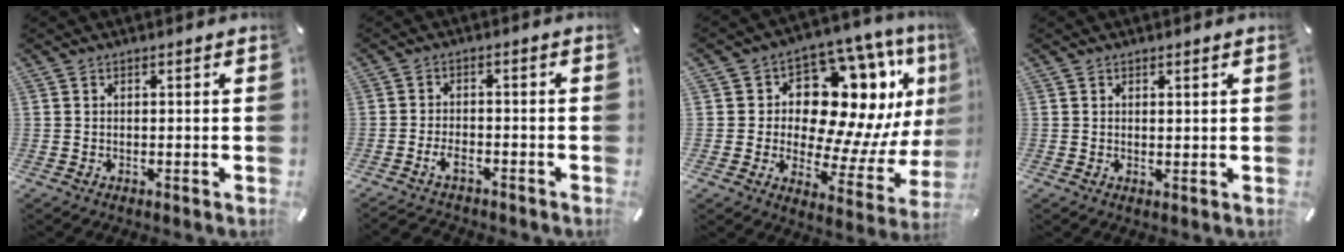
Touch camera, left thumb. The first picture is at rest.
{"total": 4.1, "force": [-3.0, 1.8, 2.3], "torque": [-0.048, 0.012, -0.059]}
{"total": 16.8, "force": [6.7, 11.0, 10.8], "torque": [-0.147, -0.070, 0.110]}
{"total": 0.8, "force": [0.7, 0.2, 0.3], "torque": [-0.005, -0.001, 0.013]}